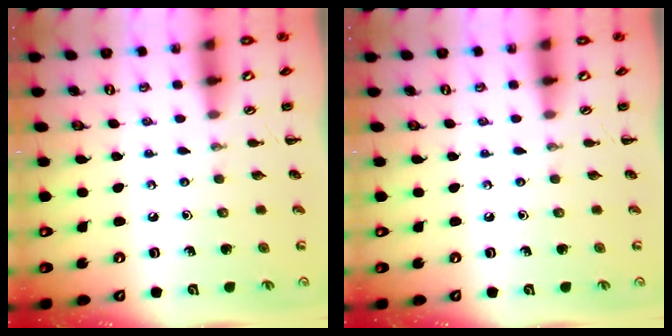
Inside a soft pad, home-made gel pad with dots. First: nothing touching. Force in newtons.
{"total": 0.0}